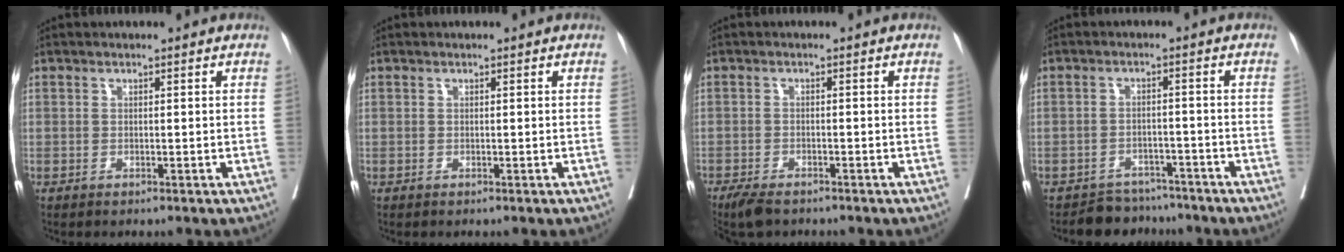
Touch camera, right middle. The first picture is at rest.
{"total": 0.0}
{"total": 5.1, "force": [-4.1, 1.5, 2.6], "torque": [-0.042, -0.011, -0.066]}
{"total": 5.2, "force": [-4.7, 2.1, -0.8], "torque": [0.022, 0.015, -0.072]}